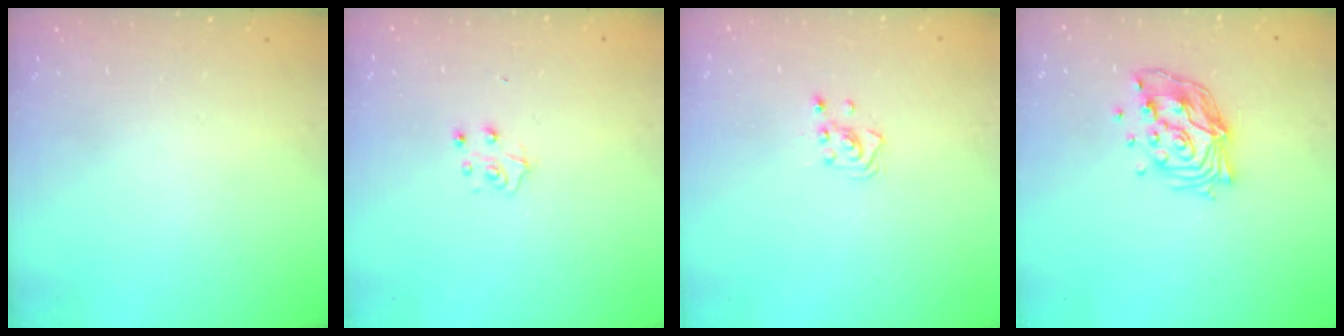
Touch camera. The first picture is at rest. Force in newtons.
{"total": 5.7, "press": 5.7, "slide": 0.5}
{"total": 2.8, "press": 2.8, "slide": 0.3}
{"total": 13.1, "press": 13.1, "slide": 1.2}